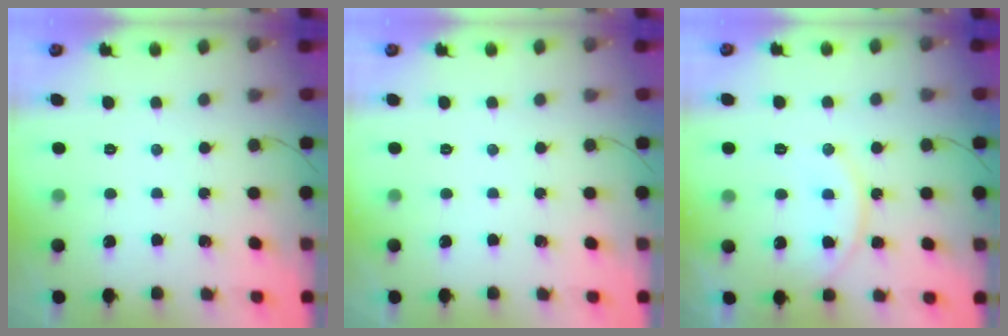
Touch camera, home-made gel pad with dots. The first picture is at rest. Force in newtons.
{"total": 0.0}
{"total": 13.9, "press": 13.5, "slide": 3.3}